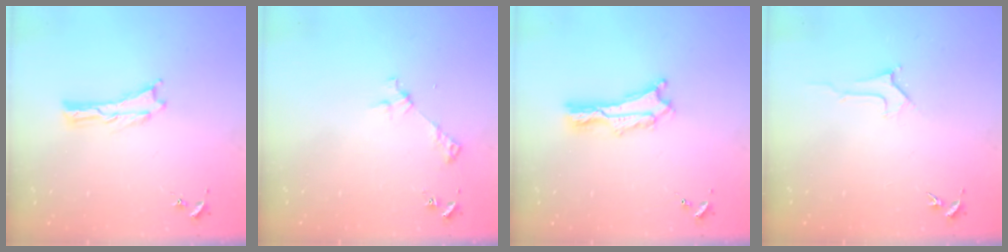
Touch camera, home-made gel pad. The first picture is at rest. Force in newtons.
{"total": 3.0, "press": 3.0, "slide": 0.2}
{"total": 2.0, "press": 2.0, "slide": 0.2}
{"total": 1.9, "press": 1.9, "slide": 0.2}